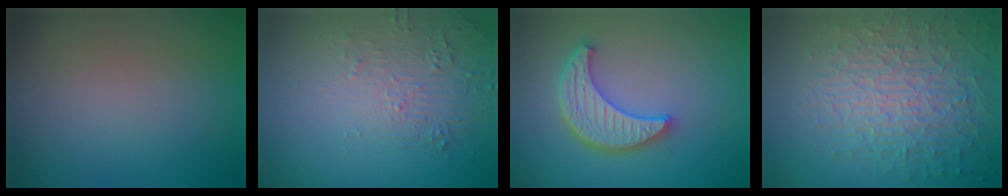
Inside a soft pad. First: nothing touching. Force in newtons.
{"total": 2.2, "press": 1.3, "slide": 1.8}
{"total": 4.6, "press": 4.0, "slide": 2.4}
{"total": 7.5, "press": 5.4, "slide": 5.1}